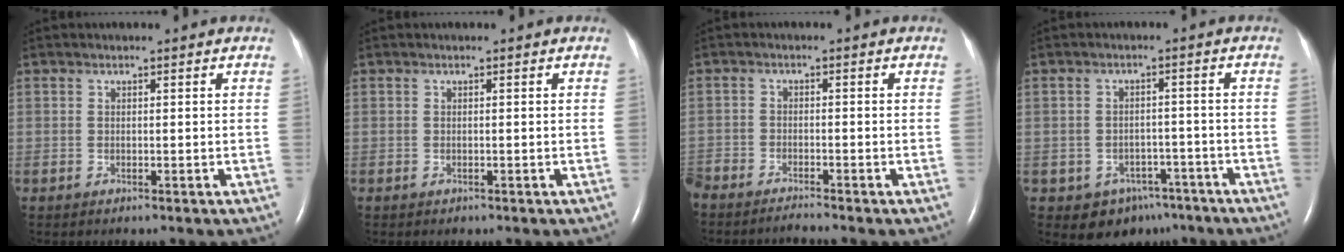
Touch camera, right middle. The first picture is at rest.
{"total": 0.0}
{"total": 4.3, "force": [-4.2, 0.0, 1.0], "torque": [-0.015, -0.013, -0.075]}
{"total": 6.6, "force": [-4.2, 4.8, 1.6], "torque": [-0.013, 0.014, -0.049]}